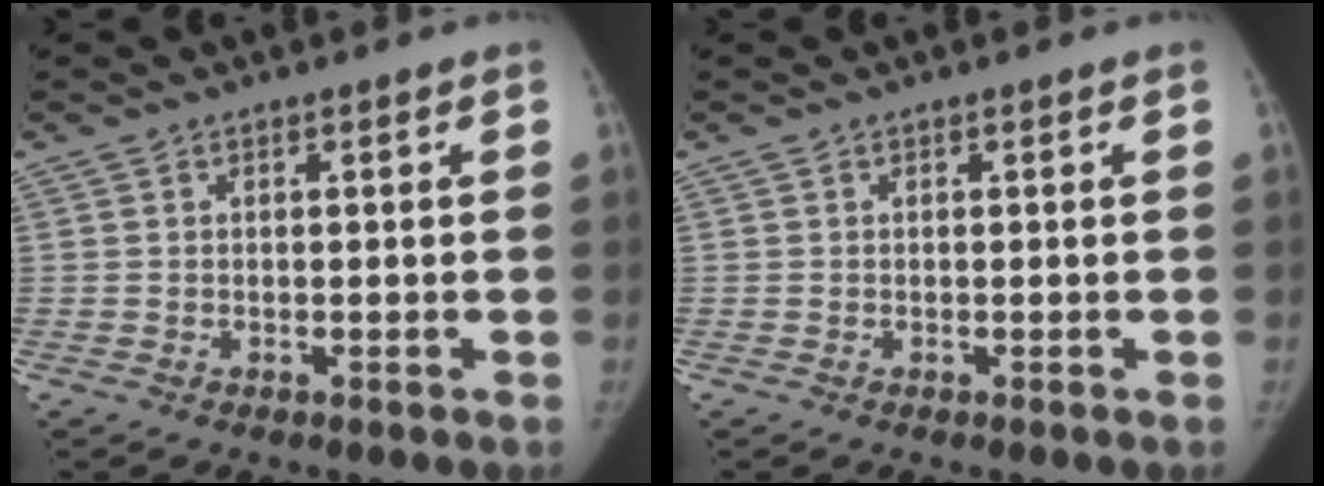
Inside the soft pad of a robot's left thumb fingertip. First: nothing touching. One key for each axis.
{"total": 0.0}